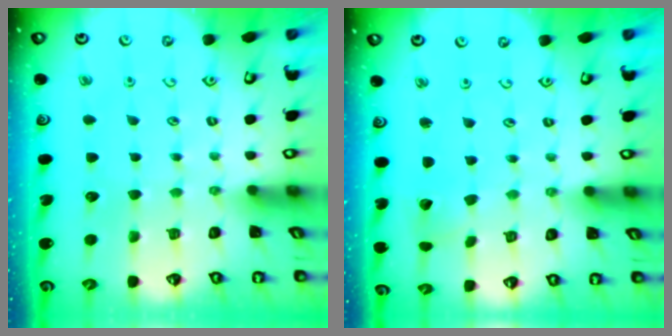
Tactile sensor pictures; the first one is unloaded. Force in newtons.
{"total": 2.4, "press": 2.4, "slide": 0.2}